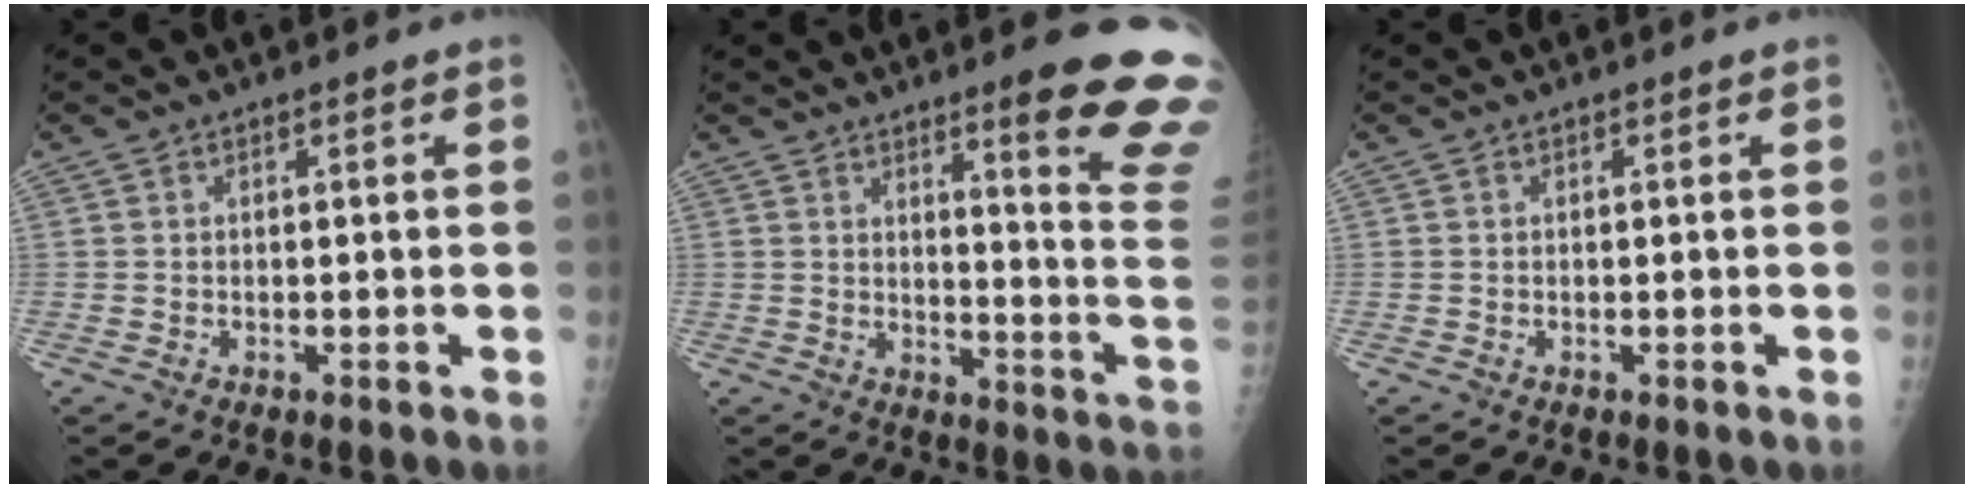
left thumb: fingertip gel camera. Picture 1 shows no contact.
{"total": 17.0, "force": [11.2, 1.5, 12.7], "torque": [-0.126, -0.081, 0.141]}
{"total": 0.0}